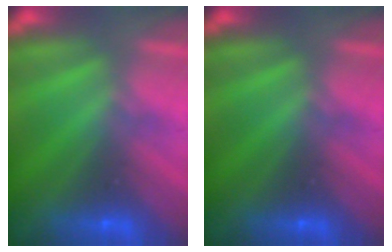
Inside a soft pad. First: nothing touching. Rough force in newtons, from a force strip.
{"total": 0.0}